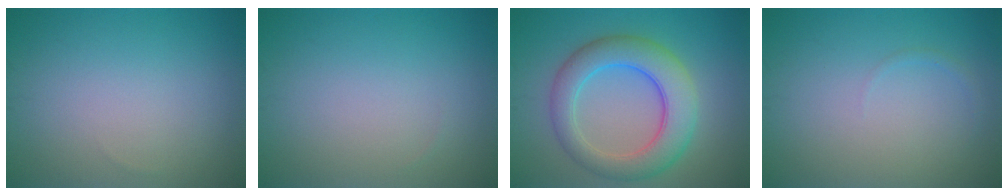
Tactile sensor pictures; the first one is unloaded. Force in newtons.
{"total": 0.0}
{"total": 6.8, "press": 6.8, "slide": 0.4}
{"total": 0.5, "press": 0.5, "slide": 0.1}